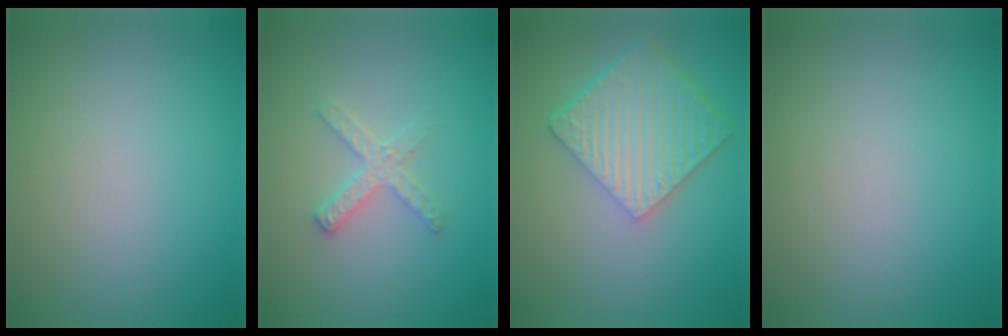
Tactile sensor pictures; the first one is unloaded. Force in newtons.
{"total": 2.2, "press": 2.2, "slide": 0.3}
{"total": 6.9, "press": 4.9, "slide": 4.8}
{"total": 0.0}